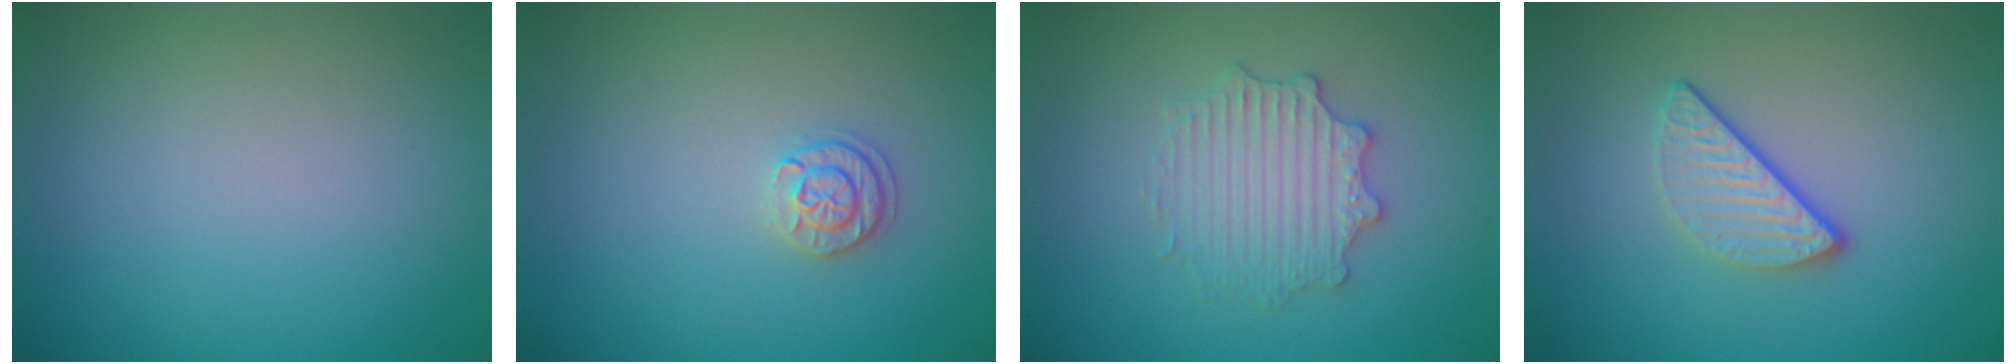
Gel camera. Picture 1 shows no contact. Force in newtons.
{"total": 1.7, "press": 1.6, "slide": 0.4}
{"total": 3.0, "press": 2.9, "slide": 0.4}
{"total": 3.0, "press": 2.3, "slide": 1.8}